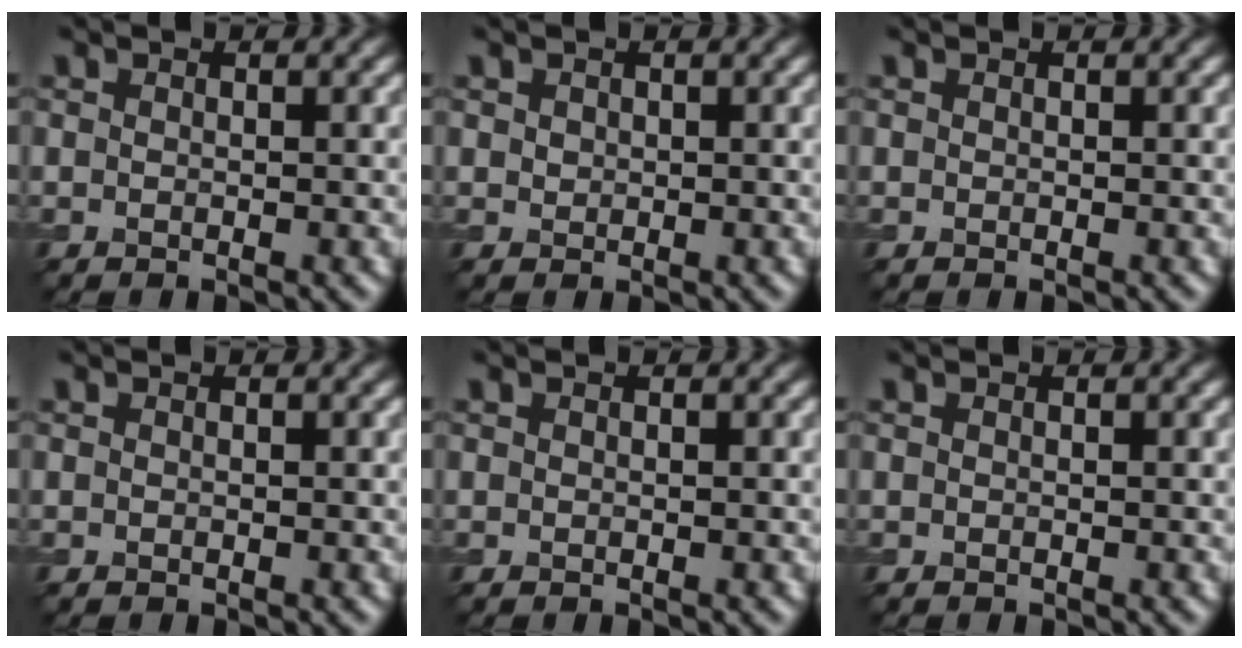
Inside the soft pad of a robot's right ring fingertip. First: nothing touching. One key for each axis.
{"total": 0.6, "fx": 0.3, "fy": 0.5, "fz": 0.2, "tx": -0.001, "ty": -0.002, "tz": 0.007}
{"total": 0.0}
{"total": 0.0}
{"total": 0.0}
{"total": 0.0}